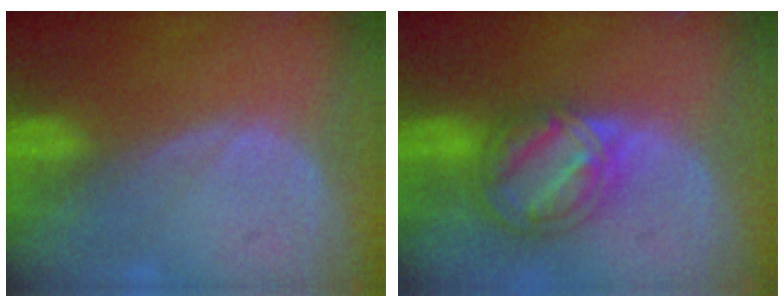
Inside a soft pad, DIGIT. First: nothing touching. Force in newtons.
{"total": 8.3, "press": 7.1, "slide": 4.3}